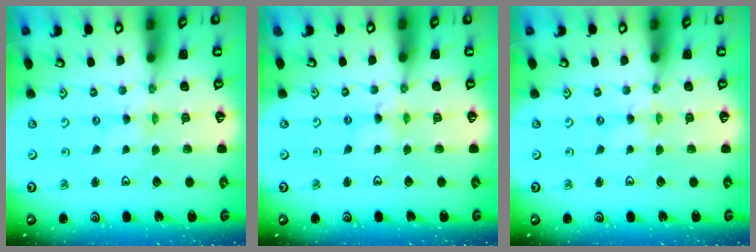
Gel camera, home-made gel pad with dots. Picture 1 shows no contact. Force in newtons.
{"total": 2.3, "press": 2.3, "slide": 0.3}
{"total": 0.0}